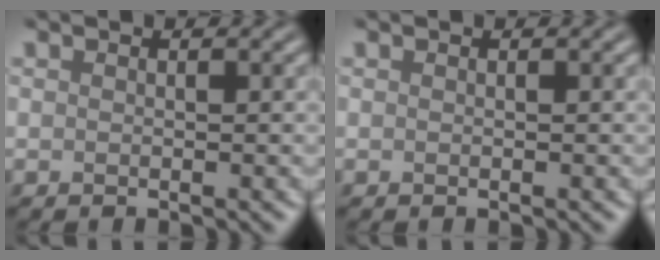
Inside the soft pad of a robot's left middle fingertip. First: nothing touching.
{"total": 0.0}